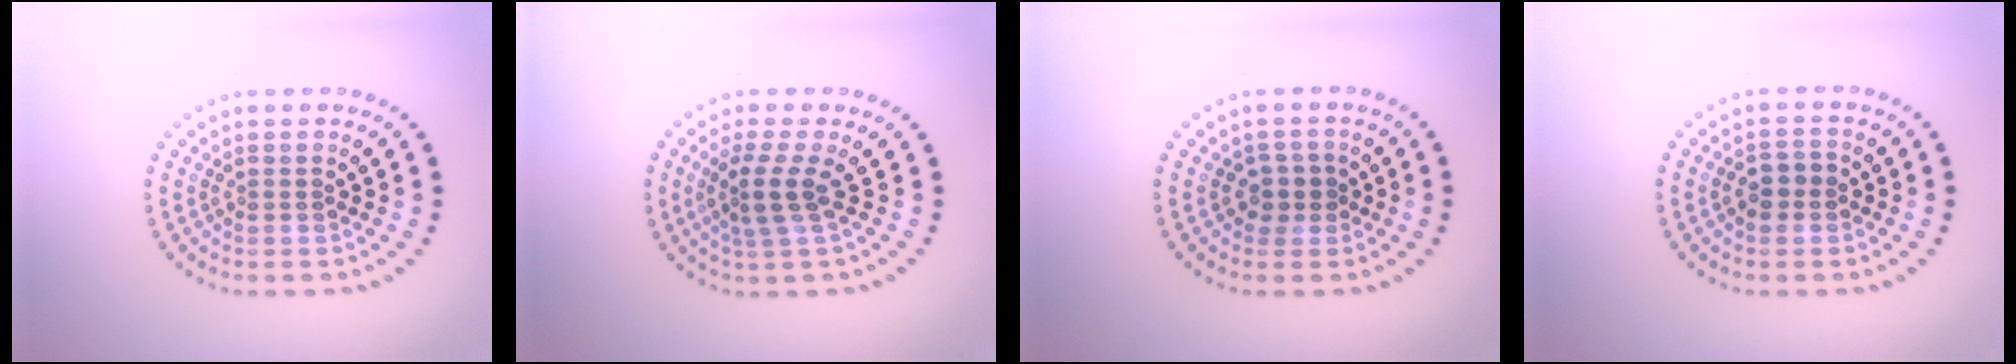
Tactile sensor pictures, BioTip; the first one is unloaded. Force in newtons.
{"total": 2.7, "press": 1.9, "slide": 2.0}
{"total": 1.7, "press": 1.4, "slide": 1.0}
{"total": 1.8, "press": 1.8, "slide": 0.4}